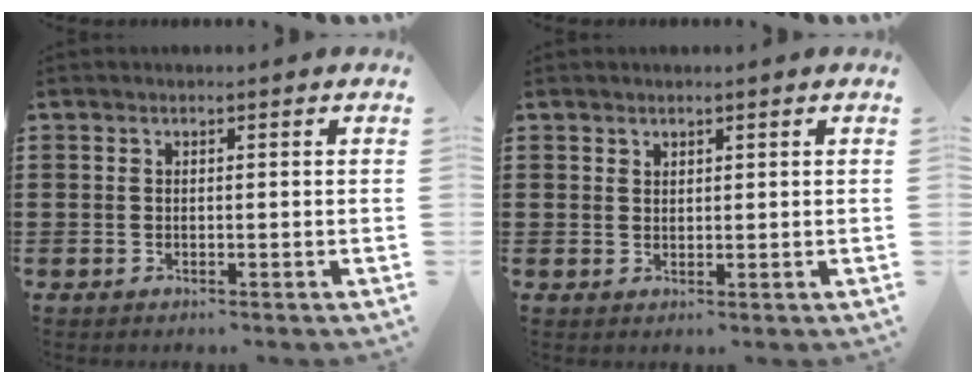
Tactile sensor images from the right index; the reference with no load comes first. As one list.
[{"total": 1.3, "force": [1.1, 0.7, 0.1], "torque": [-0.003, 0.002, 0.022]}]